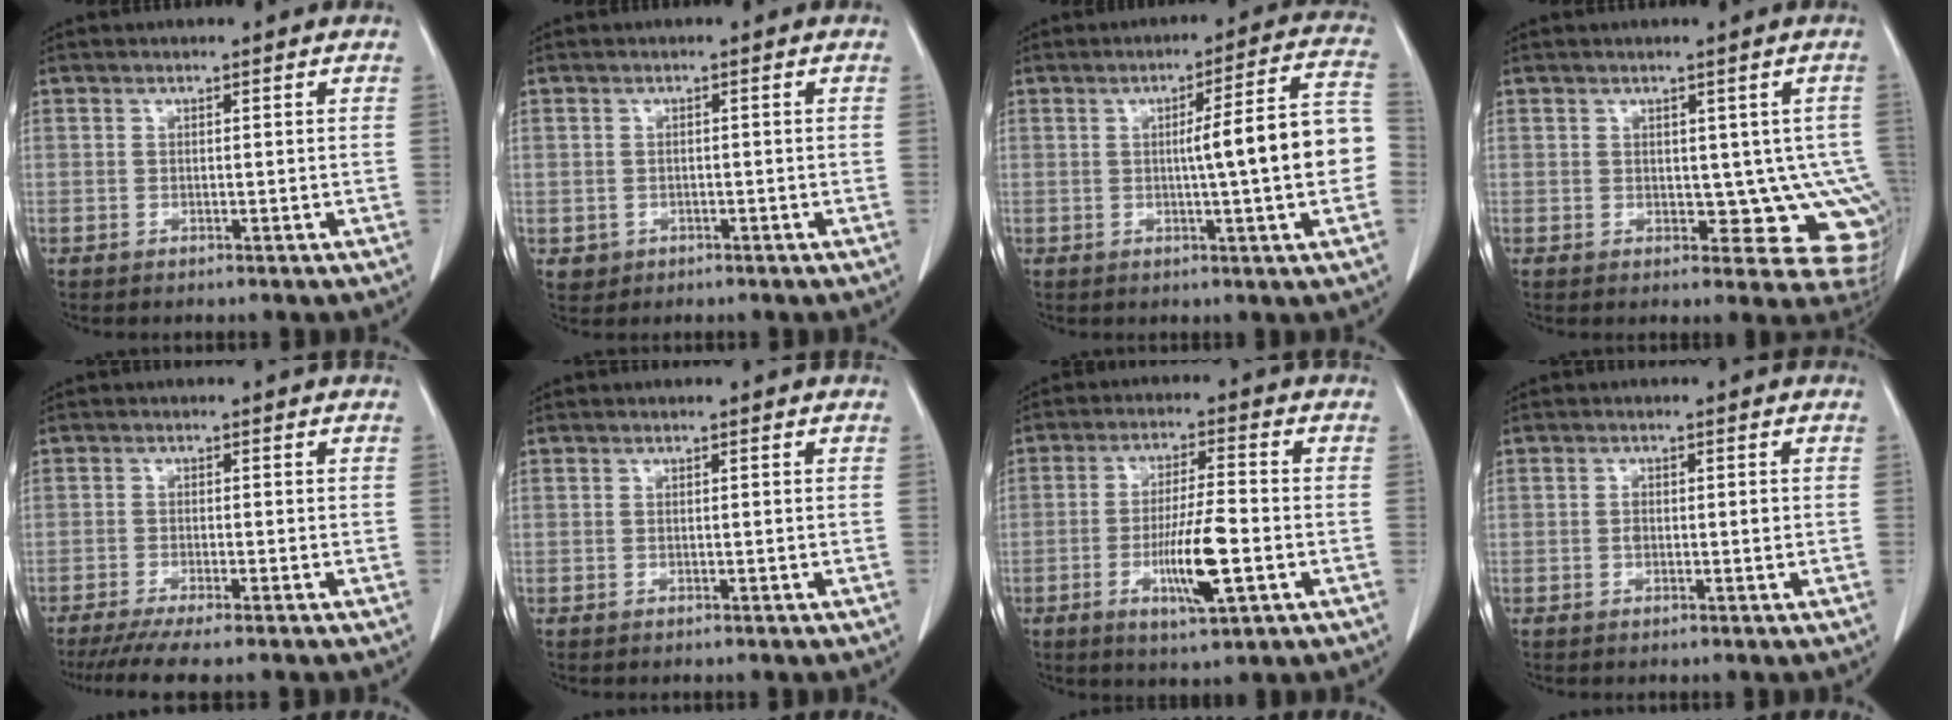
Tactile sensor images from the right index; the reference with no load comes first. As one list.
[{"total": 2.0, "force": [-0.5, 1.9, 0.2], "torque": [0.000, 0.006, -0.002]}, {"total": 12.2, "force": [-0.7, 0.3, 12.1], "torque": [-0.151, 0.026, -0.013]}, {"total": 8.1, "force": [0.2, 4.6, 6.7], "torque": [-0.055, -0.002, 0.011]}, {"total": 6.2, "force": [-5.0, -0.3, 3.6], "torque": [-0.051, -0.016, -0.082]}, {"total": 0.0}, {"total": 9.5, "force": [-2.9, 1.0, 9.0], "torque": [-0.165, -0.010, -0.049]}, {"total": 2.0, "force": [-0.1, 1.0, 1.7], "torque": [-0.031, 0.002, -0.001]}]